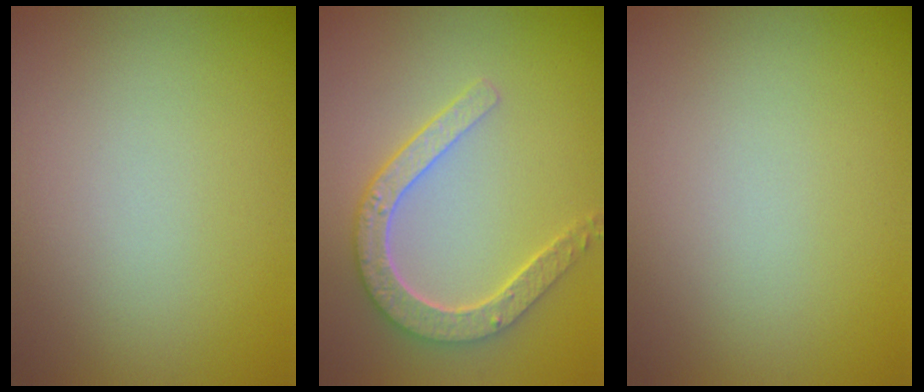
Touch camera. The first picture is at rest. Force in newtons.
{"total": 4.4, "press": 3.7, "slide": 2.5}
{"total": 0.0}